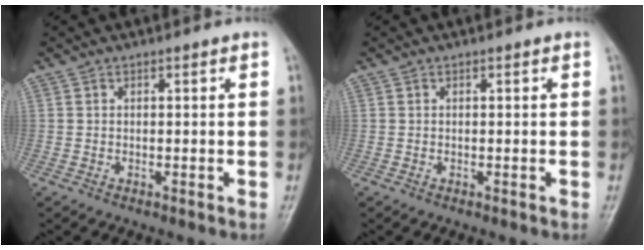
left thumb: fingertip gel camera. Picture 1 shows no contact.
{"total": 0.0}